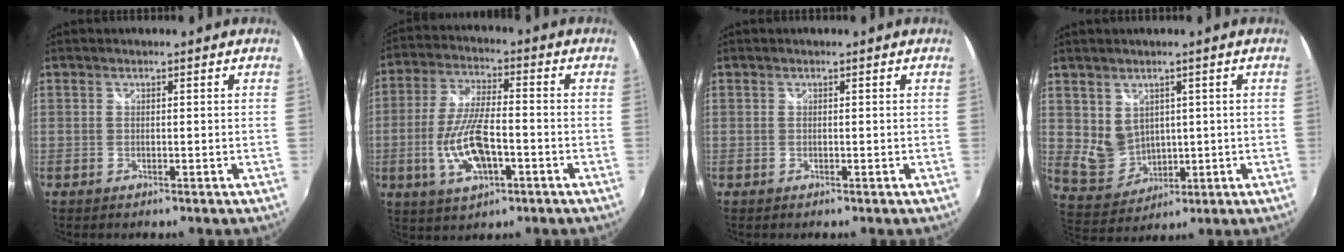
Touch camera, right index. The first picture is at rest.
{"total": 12.0, "force": [-3.6, 4.4, 10.6], "torque": [-0.219, -0.005, -0.064]}
{"total": 0.0}
{"total": 6.5, "force": [2.0, 5.5, 2.8], "torque": [-0.056, -0.003, 0.060]}